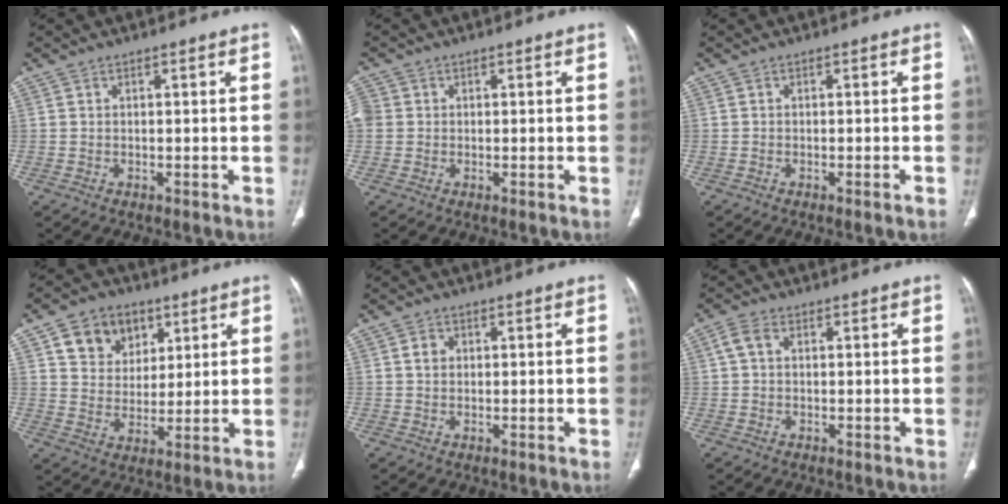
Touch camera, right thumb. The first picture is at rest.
{"total": 4.8, "force": [0.4, 4.3, 2.0], "torque": [-0.050, 0.016, 0.011]}
{"total": 1.1, "force": [-0.6, -0.1, 0.8], "torque": [-0.016, -0.002, -0.010]}
{"total": 10.9, "force": [5.1, 8.6, 4.3], "torque": [-0.037, -0.017, 0.089]}
{"total": 2.1, "force": [0.4, 1.8, 1.0], "torque": [-0.009, 0.004, 0.004]}
{"total": 3.0, "force": [0.6, 2.0, 2.1], "torque": [-0.045, 0.011, 0.011]}